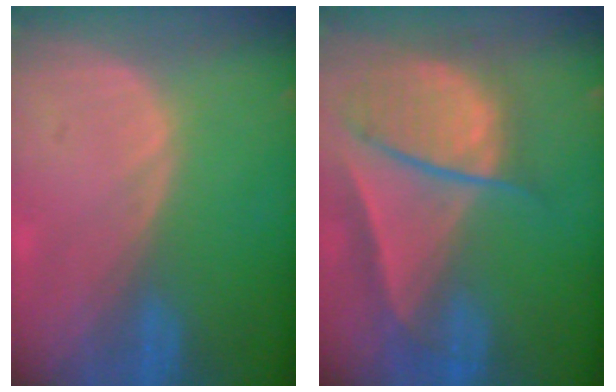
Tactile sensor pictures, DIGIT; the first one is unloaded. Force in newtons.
{"total": 9.3, "press": 8.1, "slide": 4.7}